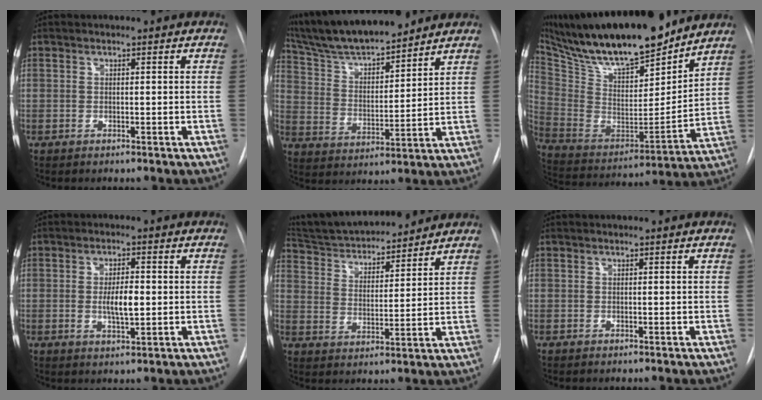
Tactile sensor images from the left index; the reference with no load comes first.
{"total": 16.0, "force": [14.4, 2.1, 6.7], "torque": [-0.123, 0.013, 0.257]}
{"total": 25.2, "force": [20.8, 5.2, 13.2], "torque": [-0.248, -0.006, 0.352]}
{"total": 4.7, "force": [-0.2, 1.4, 4.5], "torque": [-0.080, -0.003, 0.000]}
{"total": 16.2, "force": [15.0, 2.8, 5.4], "torque": [-0.091, 0.016, 0.247]}
{"total": 0.0}